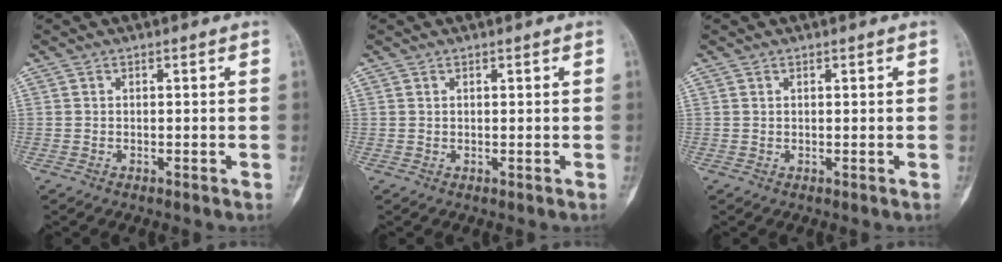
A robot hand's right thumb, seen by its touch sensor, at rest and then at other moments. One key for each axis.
{"total": 0.0}
{"total": 0.0}